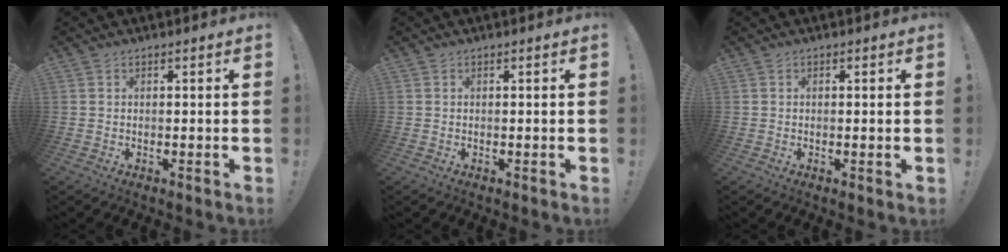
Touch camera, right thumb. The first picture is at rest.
{"total": 0.0}
{"total": 0.6, "force": [0.1, 0.1, 0.6], "torque": [-0.007, -0.002, 0.000]}